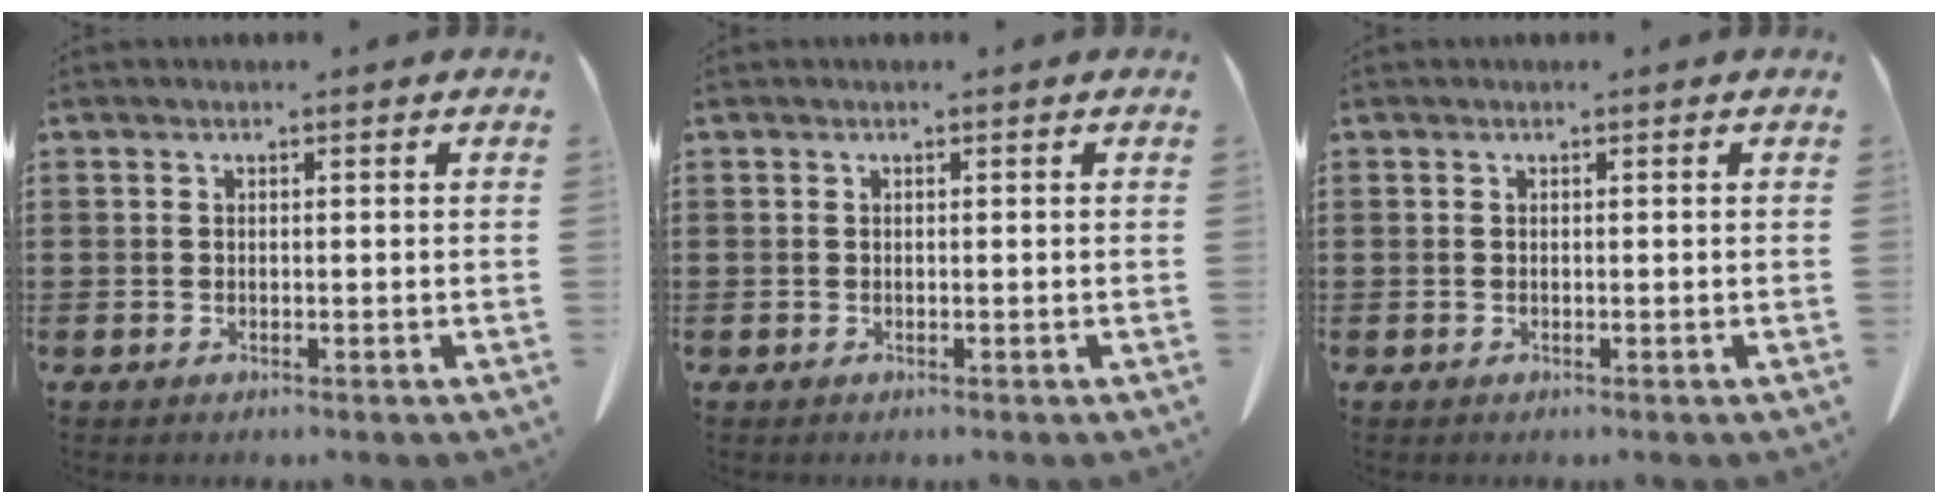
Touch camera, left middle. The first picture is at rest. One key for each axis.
{"total": 0.0}
{"total": 0.0}